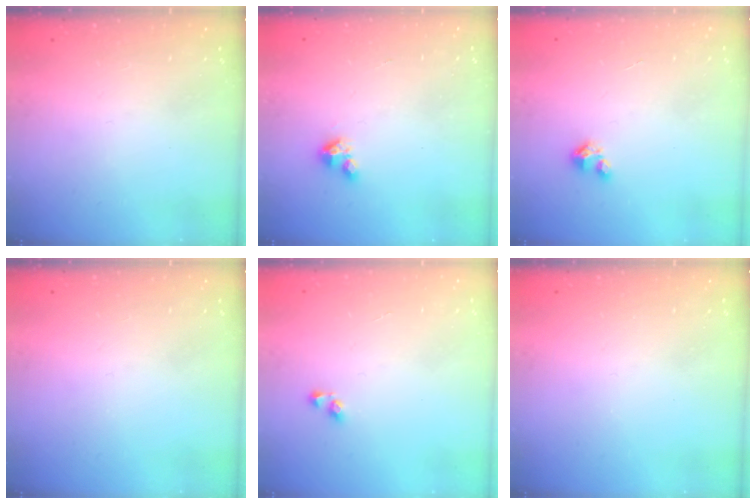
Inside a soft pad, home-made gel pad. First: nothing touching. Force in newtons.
{"total": 2.8, "press": 2.8, "slide": 0.2}
{"total": 1.6, "press": 1.6, "slide": 0.1}
{"total": 0.0}
{"total": 2.9, "press": 2.9, "slide": 0.2}
{"total": 0.0}